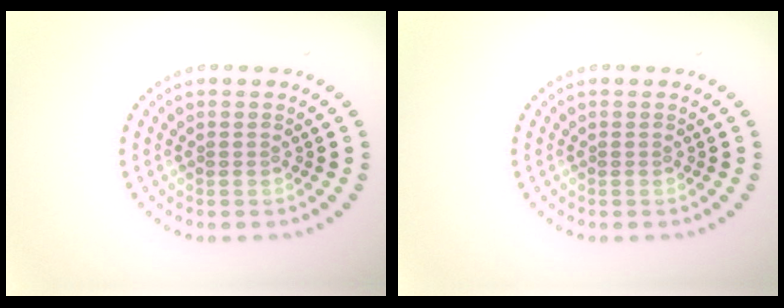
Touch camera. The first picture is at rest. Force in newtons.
{"total": 0.0}